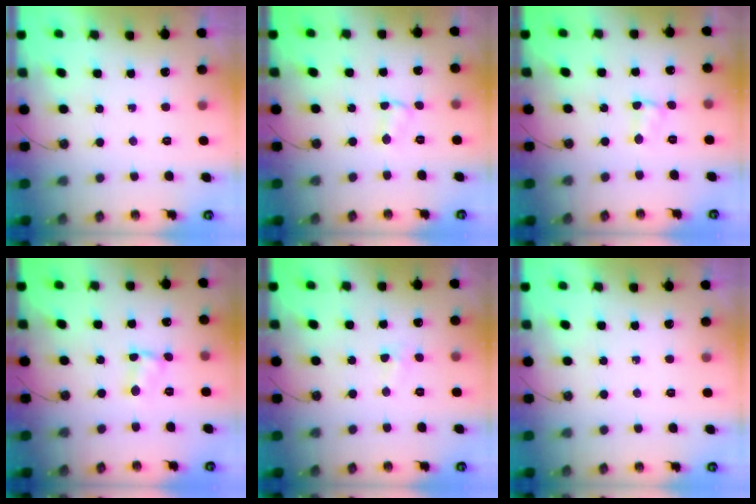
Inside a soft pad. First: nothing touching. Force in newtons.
{"total": 2.9, "press": 2.9, "slide": 0.5}
{"total": 2.6, "press": 2.6, "slide": 0.4}
{"total": 2.5, "press": 2.5, "slide": 0.3}
{"total": 2.4, "press": 2.3, "slide": 0.4}
{"total": 0.0}